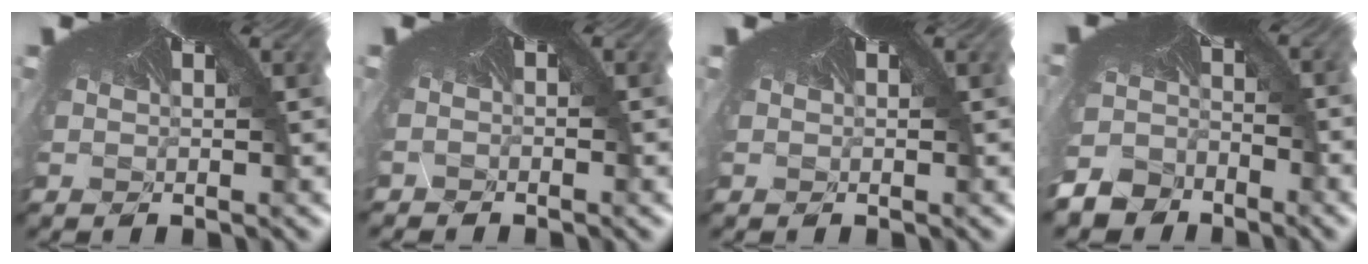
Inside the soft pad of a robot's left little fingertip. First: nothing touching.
{"total": 0.9, "force": [-0.8, 0.1, -0.4], "torque": [0.004, -0.013, -0.010]}
{"total": 0.0}
{"total": 9.9, "force": [-9.0, 4.0, 1.0], "torque": [-0.034, -0.043, -0.129]}